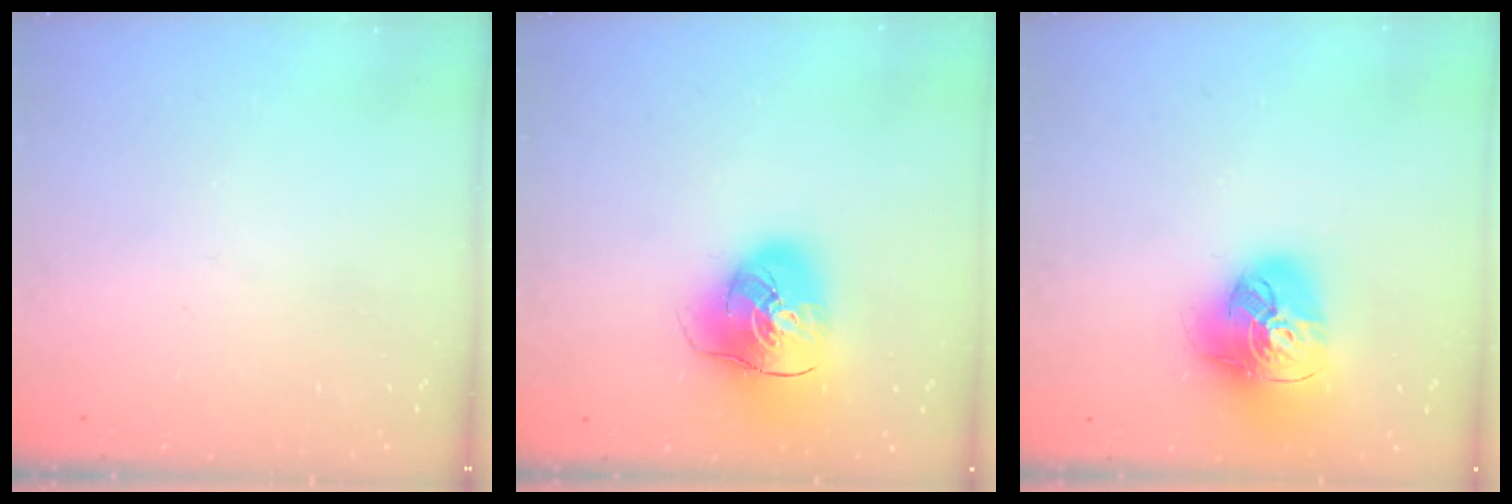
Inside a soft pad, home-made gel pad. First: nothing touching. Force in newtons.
{"total": 16.2, "press": 16.0, "slide": 2.6}
{"total": 18.0, "press": 17.9, "slide": 2.0}